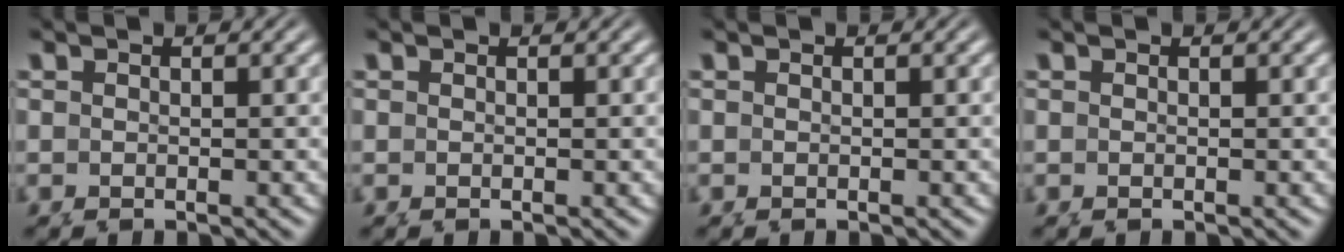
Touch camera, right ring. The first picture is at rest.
{"total": 0.0}
{"total": 0.0}
{"total": 0.0}